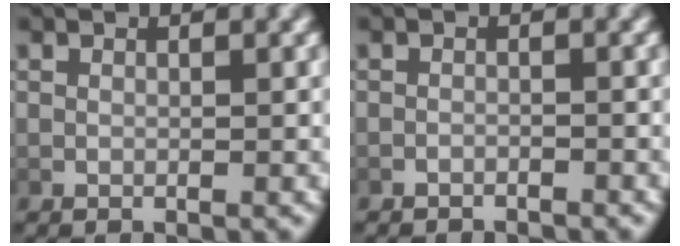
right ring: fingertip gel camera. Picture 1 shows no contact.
{"total": 1.8, "force": [-1.8, 0.1, 0.0], "torque": [-0.002, -0.005, -0.027]}